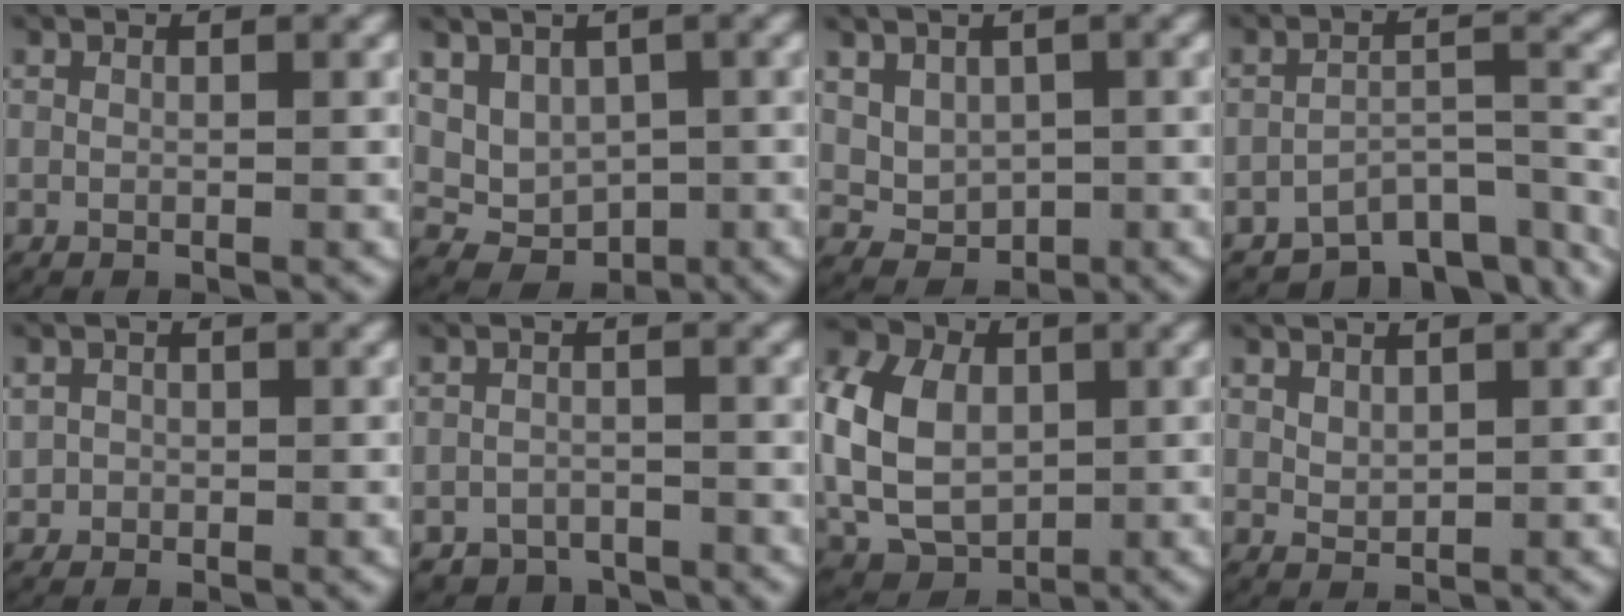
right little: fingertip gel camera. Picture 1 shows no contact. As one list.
[{"total": 7.1, "force": [-2.1, 6.1, 2.8], "torque": [-0.069, -0.038, -0.026]}, {"total": 3.7, "force": [-0.1, 3.3, 1.6], "torque": [-0.039, -0.019, 0.009]}, {"total": 7.1, "force": [-5.4, 2.5, 3.9], "torque": [-0.043, -0.006, -0.083]}, {"total": 2.3, "force": [0.1, 2.3, 0.5], "torque": [-0.023, -0.005, 0.003]}, {"total": 4.3, "force": [-3.8, 1.9, 0.0], "torque": [0.018, -0.011, -0.067]}, {"total": 10.4, "force": [-0.9, 8.6, 5.8], "torque": [-0.149, -0.037, -0.003]}, {"total": 1.4, "force": [1.0, 0.8, 0.6], "torque": [-0.013, -0.004, 0.027]}]